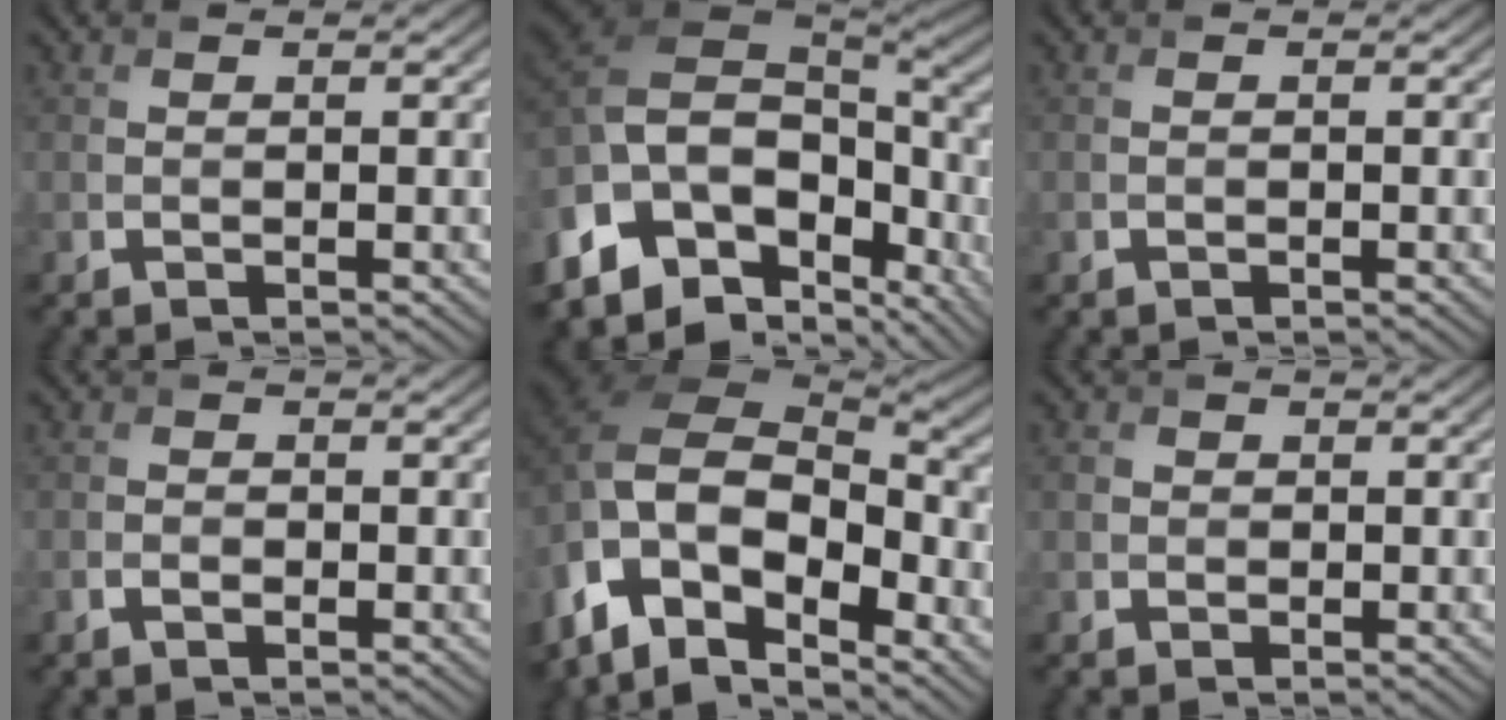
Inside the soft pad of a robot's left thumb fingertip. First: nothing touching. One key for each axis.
{"total": 18.5, "fx": -0.9, "fy": 11.3, "fz": 14.6, "tx": -0.305, "ty": -0.035, "tz": 0.027}
{"total": 0.0}
{"total": 0.6, "fx": -0.2, "fy": 0.5, "fz": 0.4, "tx": -0.007, "ty": 0.004, "tz": -0.005}
{"total": 16.2, "fx": -4.8, "fy": 9.7, "fz": 12.1, "tx": -0.258, "ty": -0.020, "tz": -0.071}
{"total": 1.5, "fx": -0.1, "fy": 1.5, "fz": 0.3, "tx": -0.003, "ty": 0.006, "tz": -0.007}